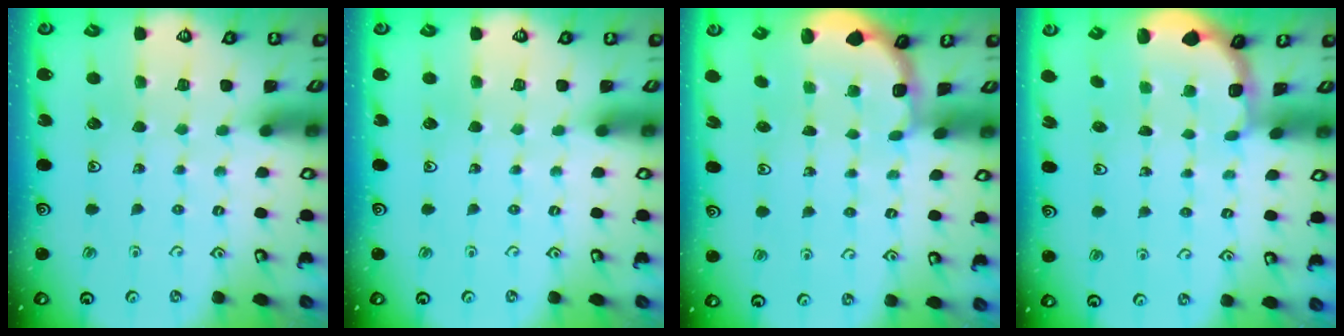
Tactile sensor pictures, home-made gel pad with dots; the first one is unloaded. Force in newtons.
{"total": 0.0}
{"total": 1.9, "press": 1.8, "slide": 0.7}
{"total": 1.8, "press": 1.6, "slide": 0.7}